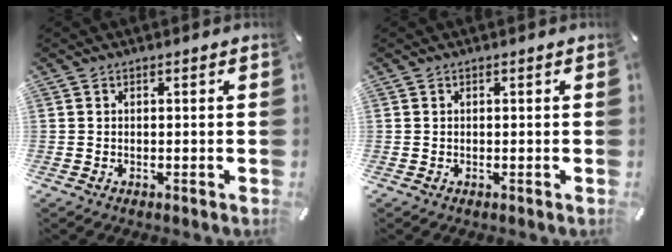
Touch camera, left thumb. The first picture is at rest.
{"total": 0.0}